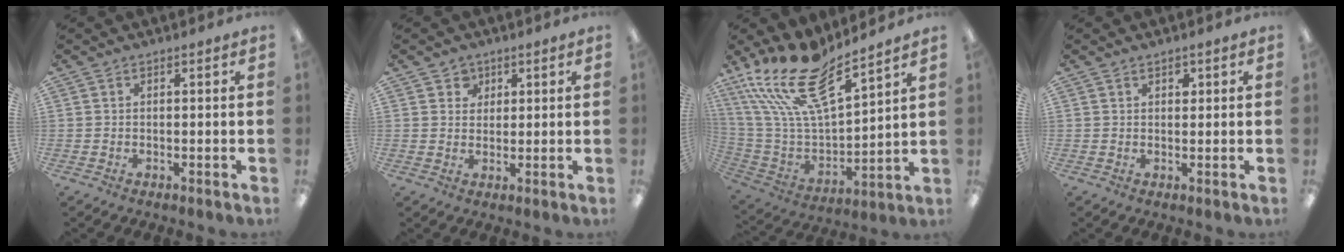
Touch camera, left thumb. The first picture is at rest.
{"total": 3.2, "force": [1.8, 2.6, 0.2], "torque": [0.003, -0.001, 0.030]}
{"total": 20.3, "force": [15.0, 6.3, 12.2], "torque": [-0.249, -0.099, 0.267]}
{"total": 1.4, "force": [0.9, 0.9, 0.6], "torque": [-0.004, 0.000, 0.014]}